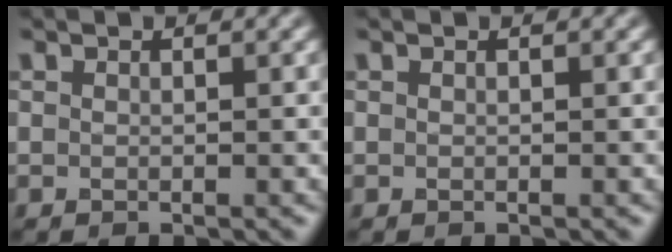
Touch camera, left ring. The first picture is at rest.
{"total": 0.0}